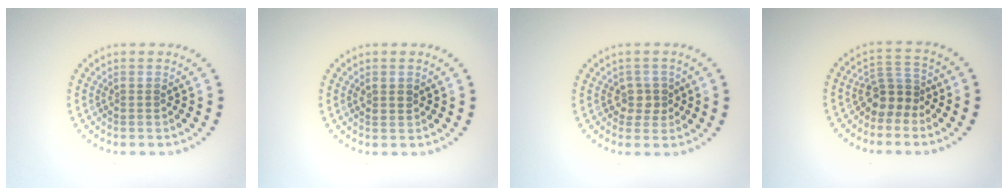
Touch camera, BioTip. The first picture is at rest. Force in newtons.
{"total": 1.0, "press": 1.0, "slide": 0.4}
{"total": 1.6, "press": 1.5, "slide": 0.7}
{"total": 2.9, "press": 2.3, "slide": 1.8}